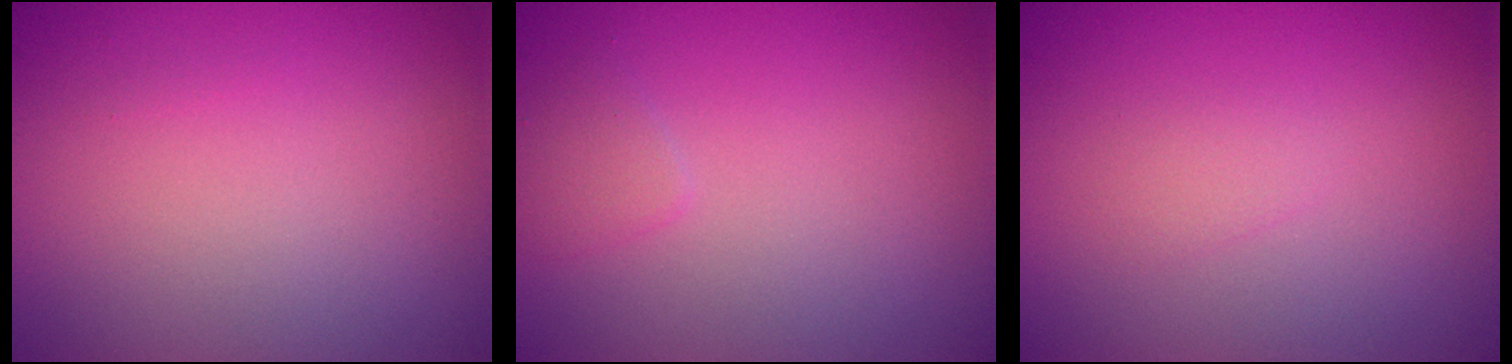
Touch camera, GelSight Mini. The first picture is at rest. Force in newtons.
{"total": 0.9, "press": 0.9, "slide": 0.1}
{"total": 0.8, "press": 0.8, "slide": 0.1}